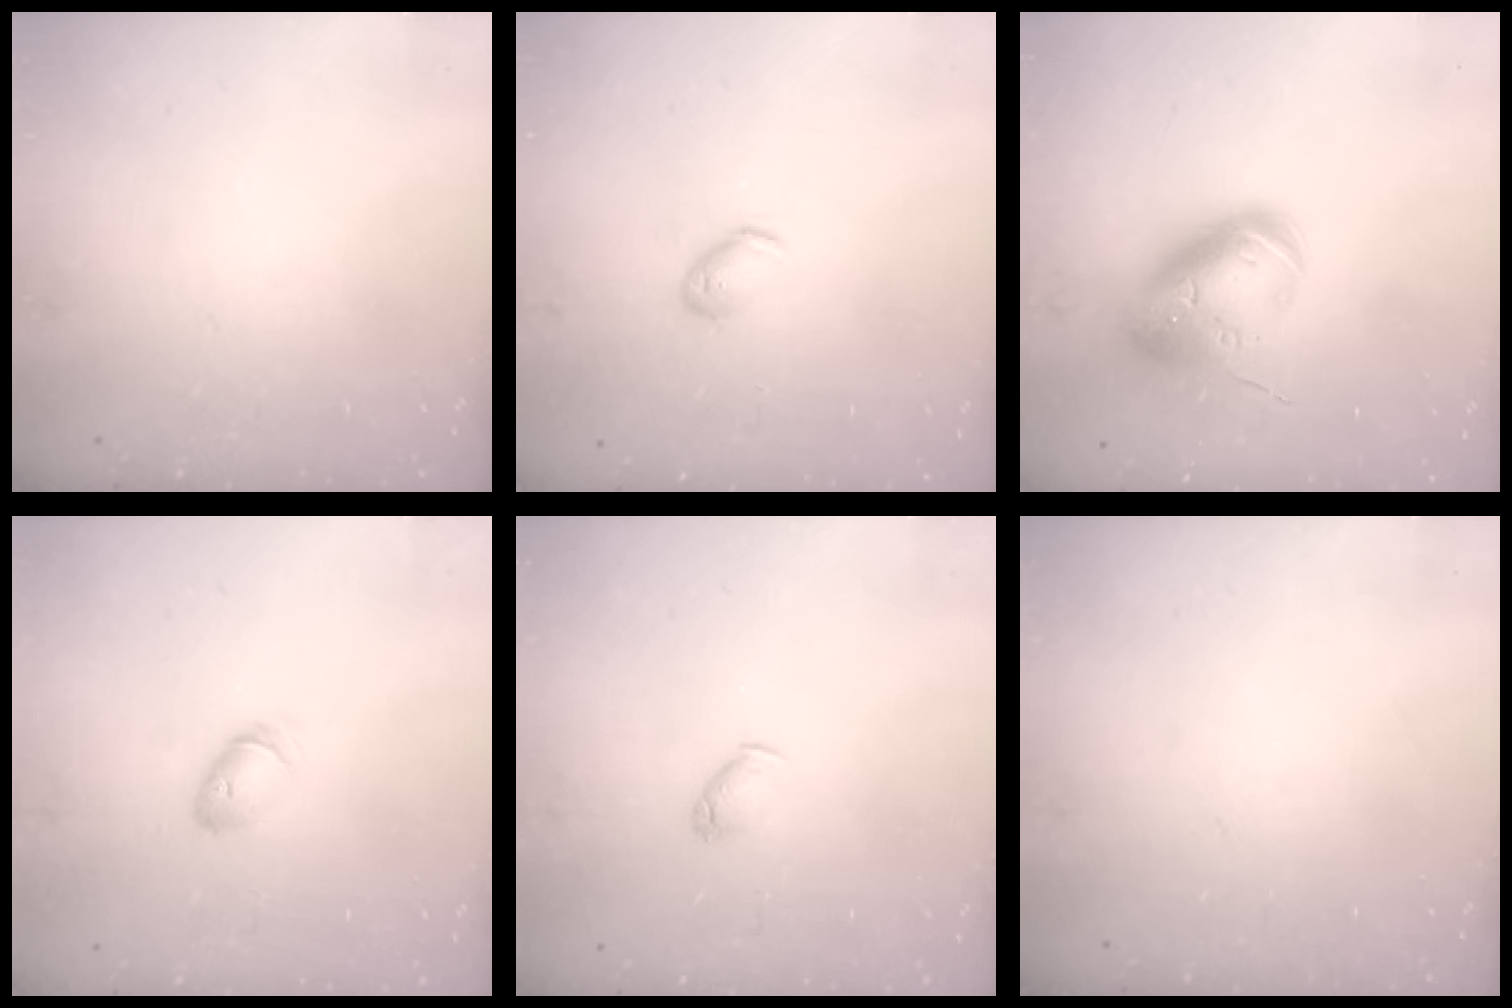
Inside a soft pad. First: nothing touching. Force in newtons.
{"total": 5.7, "press": 5.6, "slide": 1.2}
{"total": 16.2, "press": 16.0, "slide": 2.7}
{"total": 5.7, "press": 5.6, "slide": 1.2}
{"total": 3.2, "press": 3.1, "slide": 0.6}
{"total": 0.0}